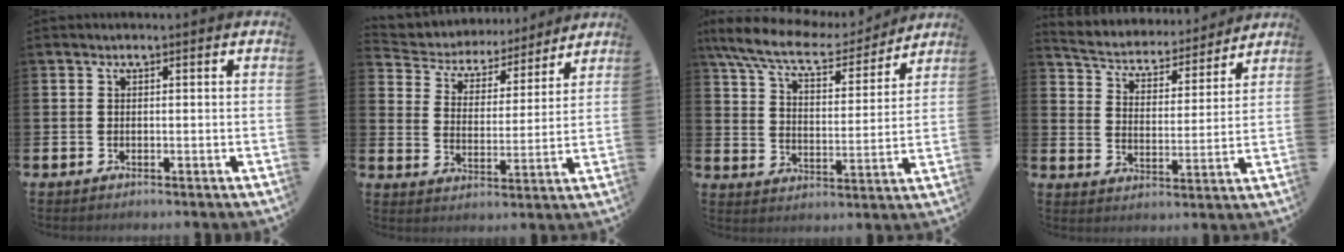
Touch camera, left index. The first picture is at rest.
{"total": 5.2, "force": [4.8, 1.9, 0.2], "torque": [-0.032, -0.044, 0.076]}
{"total": 9.6, "force": [8.4, 2.1, 4.1], "torque": [-0.113, -0.054, 0.142]}
{"total": 4.6, "force": [4.3, 1.5, 0.4], "torque": [-0.039, -0.041, 0.068]}